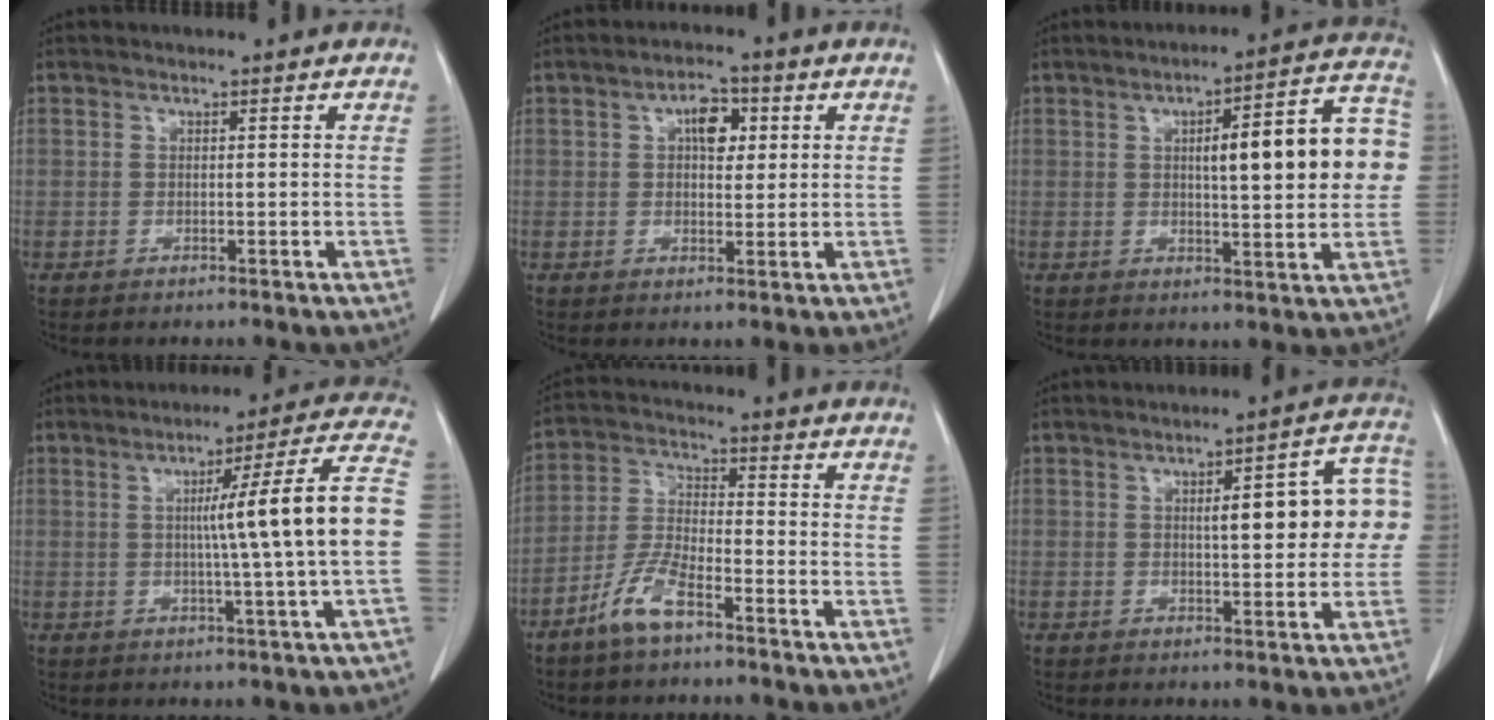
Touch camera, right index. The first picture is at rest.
{"total": 4.8, "force": [1.5, 2.5, 3.8], "torque": [-0.059, 0.012, 0.022]}
{"total": 14.3, "force": [1.7, 3.1, 13.9], "torque": [-0.175, 0.035, 0.021]}
{"total": 14.0, "force": [-0.2, -2.1, 13.9], "torque": [-0.186, 0.013, -0.007]}
{"total": 7.2, "force": [-4.8, 1.6, 5.1], "torque": [-0.116, -0.005, -0.100]}
{"total": 11.3, "force": [1.2, 2.7, 10.9], "torque": [-0.133, 0.034, 0.014]}